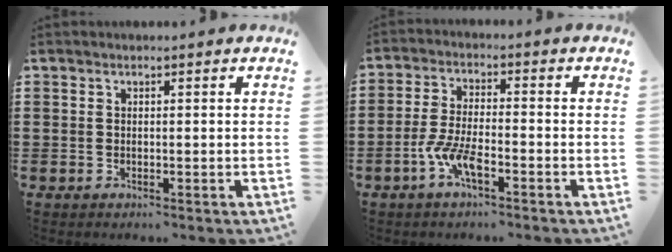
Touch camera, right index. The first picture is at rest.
{"total": 5.8, "force": [-3.1, 1.1, 4.8], "torque": [-0.120, -0.014, -0.064]}